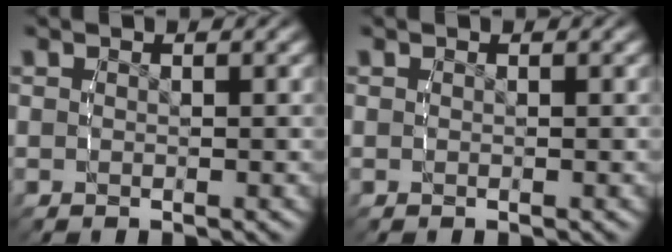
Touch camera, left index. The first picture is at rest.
{"total": 0.0}